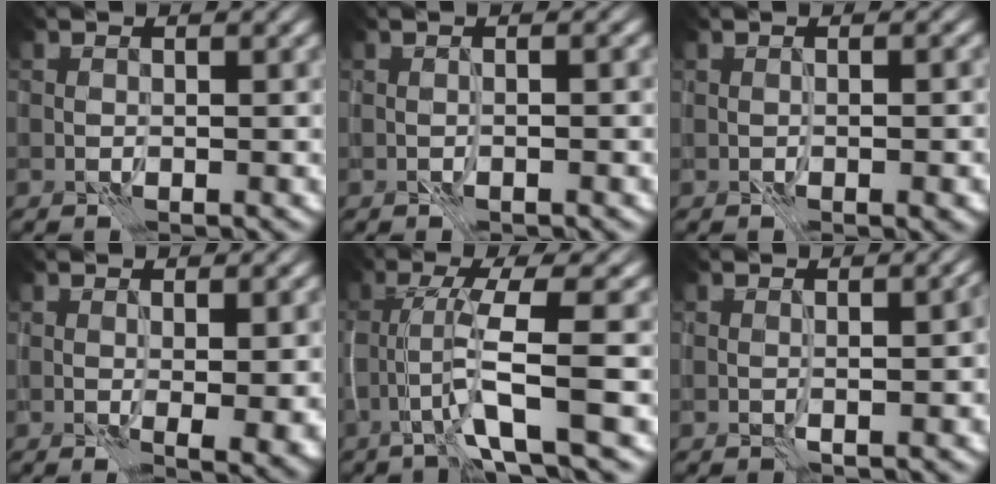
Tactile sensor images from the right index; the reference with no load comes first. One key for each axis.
{"total": 0.7, "fx": -0.4, "fy": -0.1, "fz": 0.7, "tx": -0.012, "ty": 0.001, "tz": -0.011}
{"total": 2.3, "fx": -1.0, "fy": 0.5, "fz": 2.0, "tx": -0.024, "ty": 0.004, "tz": -0.008}
{"total": 4.0, "fx": -0.6, "fy": 1.0, "fz": 3.9, "tx": -0.060, "ty": -0.014, "tz": 0.000}
{"total": 5.3, "fx": -1.9, "fy": -0.1, "fz": 5.0, "tx": -0.095, "ty": 0.005, "tz": -0.037}
{"total": 2.0, "fx": -0.8, "fy": 0.3, "fz": 1.8, "tx": -0.023, "ty": 0.002, "tz": -0.009}